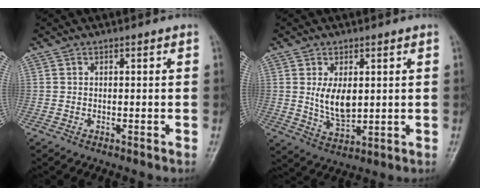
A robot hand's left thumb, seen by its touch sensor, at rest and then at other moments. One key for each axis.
{"total": 7.0, "fx": 1.3, "fy": 4.0, "fz": 5.7, "tx": -0.088, "ty": -0.018, "tz": 0.035}